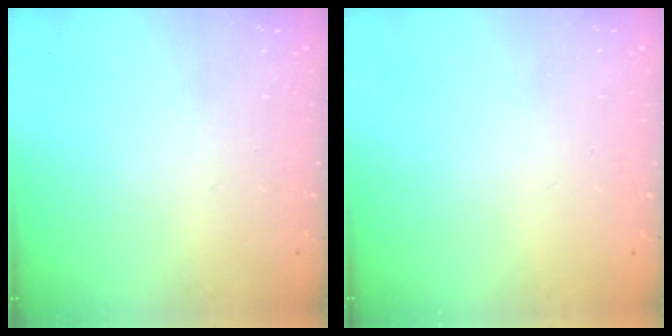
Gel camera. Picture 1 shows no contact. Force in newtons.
{"total": 0.0}